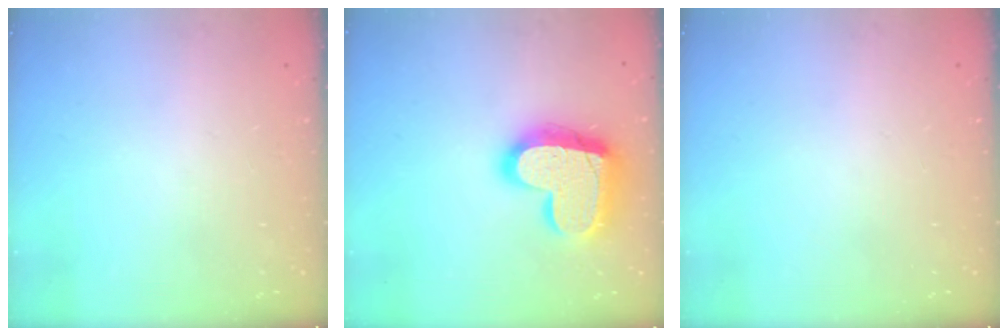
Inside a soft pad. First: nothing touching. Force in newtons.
{"total": 20.9, "press": 20.8, "slide": 1.8}
{"total": 0.0}